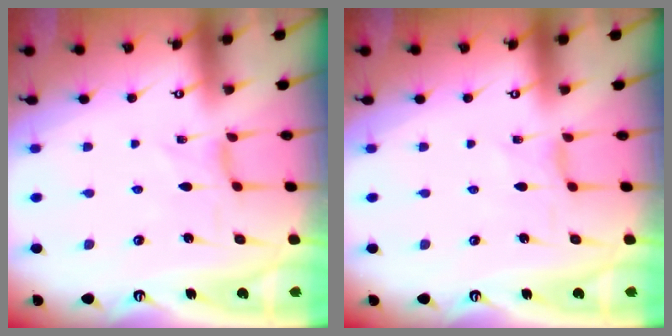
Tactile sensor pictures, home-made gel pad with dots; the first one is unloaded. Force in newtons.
{"total": 1.2, "press": 1.2, "slide": 0.0}